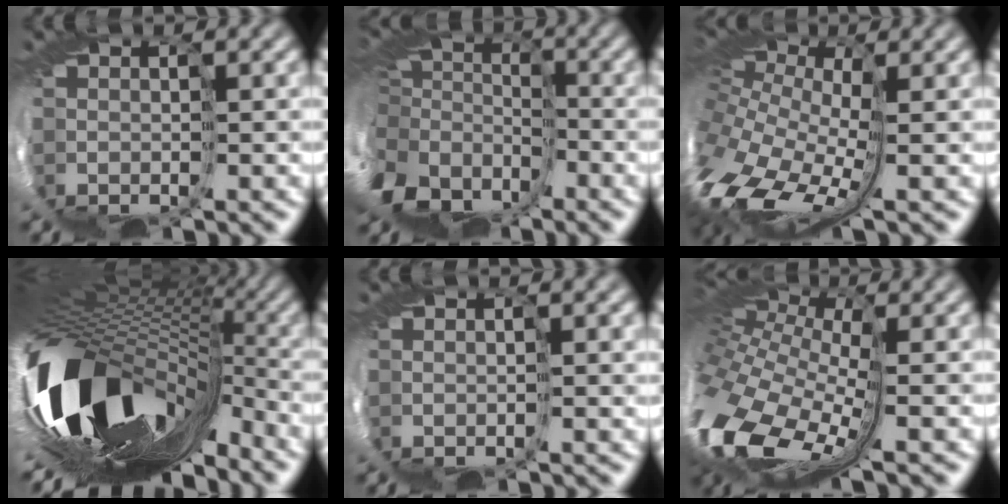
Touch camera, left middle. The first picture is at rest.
{"total": 12.3, "force": [-4.6, 8.6, 7.5], "torque": [-0.209, -0.037, -0.046]}
{"total": 12.8, "force": [-1.3, 7.4, 10.3], "torque": [-0.230, -0.045, -0.002]}
{"total": 13.5, "force": [-3.5, 7.5, 10.7], "torque": [-0.212, -0.047, -0.050]}
{"total": 1.6, "force": [0.7, 0.1, 1.5], "torque": [-0.027, 0.000, 0.008]}
{"total": 14.6, "force": [-2.4, 8.0, 11.9], "torque": [-0.262, -0.061, -0.019]}